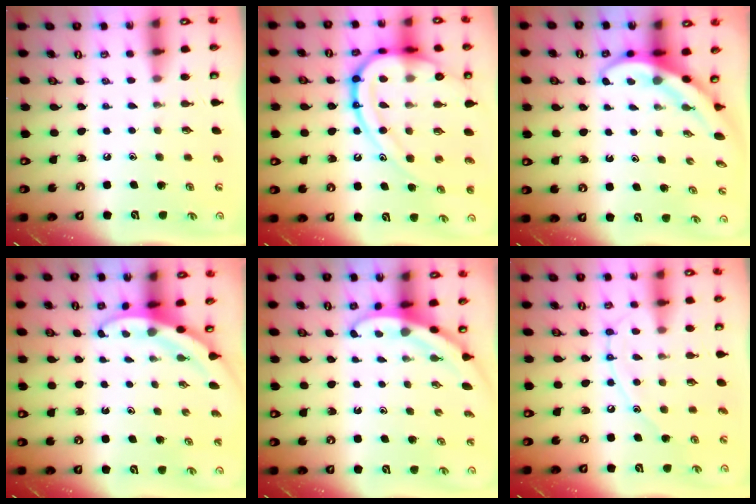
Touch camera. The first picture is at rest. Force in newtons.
{"total": 21.9, "press": 21.8, "slide": 1.3}
{"total": 3.9, "press": 3.9, "slide": 0.6}
{"total": 3.3, "press": 3.3, "slide": 0.1}
{"total": 3.4, "press": 3.4, "slide": 0.1}
{"total": 10.9, "press": 10.9, "slide": 1.0}